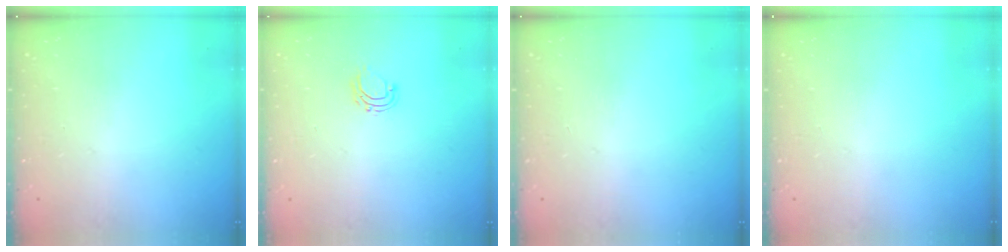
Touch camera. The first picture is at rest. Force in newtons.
{"total": 5.2, "press": 5.2, "slide": 0.4}
{"total": 0.0}
{"total": 0.0}